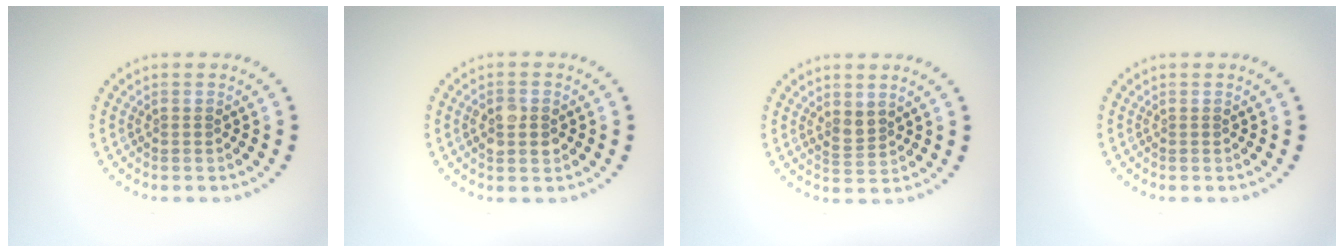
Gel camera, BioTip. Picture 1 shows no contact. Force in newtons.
{"total": 2.9, "press": 2.9, "slide": 0.1}
{"total": 1.7, "press": 1.4, "slide": 0.9}
{"total": 0.0}